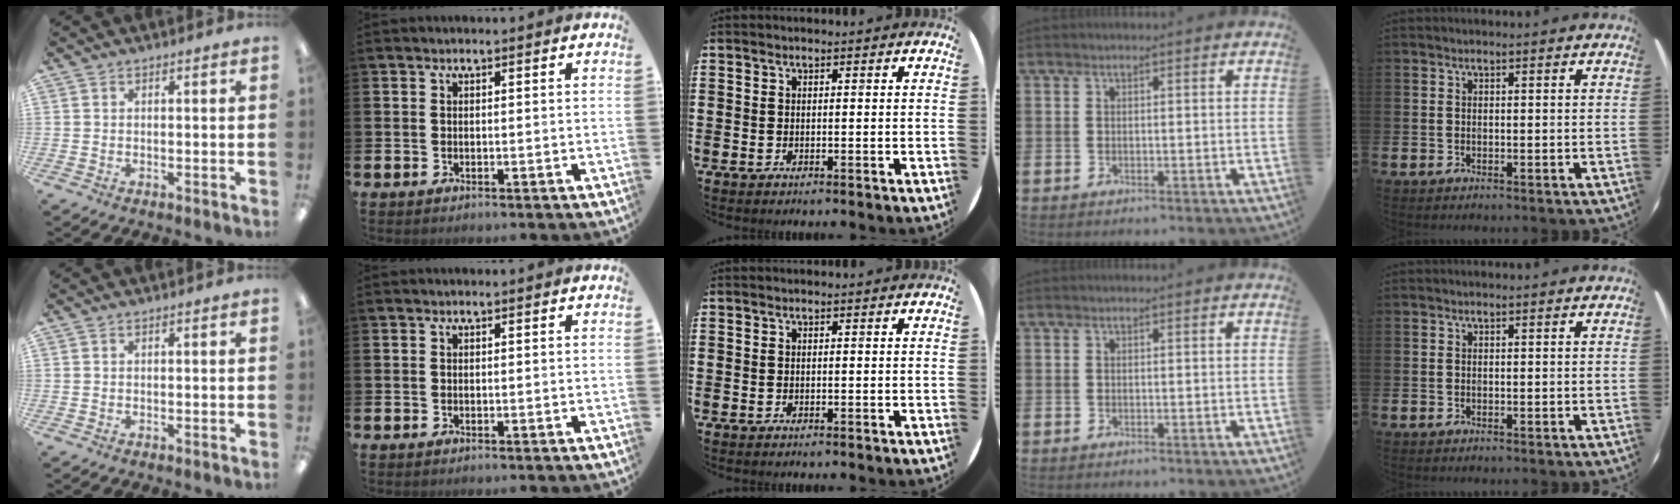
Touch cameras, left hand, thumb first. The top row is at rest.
{}